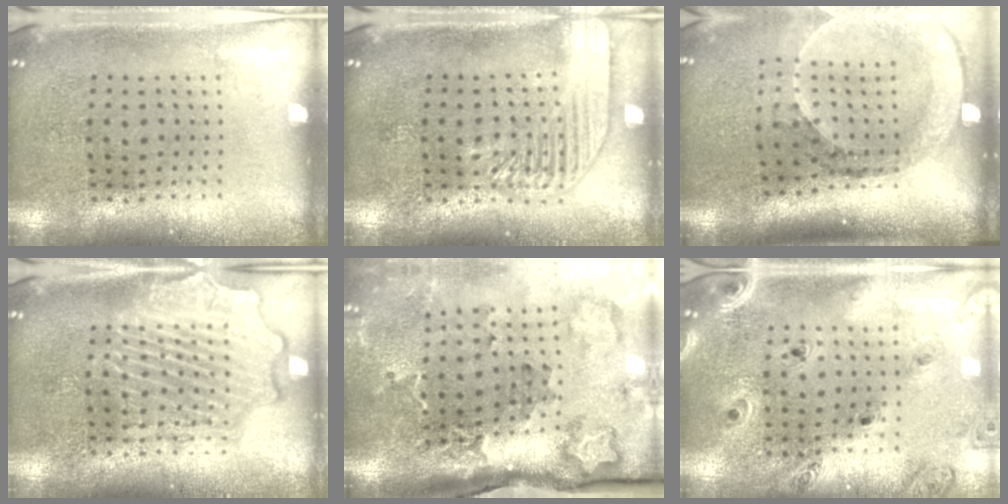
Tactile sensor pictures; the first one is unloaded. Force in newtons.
{"total": 1.9, "press": 1.9, "slide": 0.2}
{"total": 2.8, "press": 2.1, "slide": 1.8}
{"total": 4.1, "press": 4.1, "slide": 0.6}
{"total": 2.5, "press": 2.0, "slide": 1.6}
{"total": 1.3, "press": 1.3, "slide": 0.1}